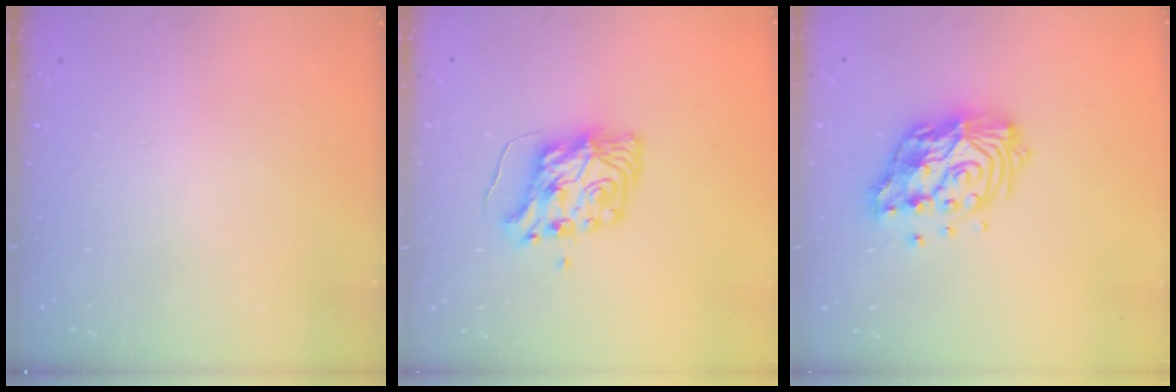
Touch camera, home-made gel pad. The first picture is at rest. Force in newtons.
{"total": 8.9, "press": 8.9, "slide": 0.3}
{"total": 14.9, "press": 14.8, "slide": 1.5}